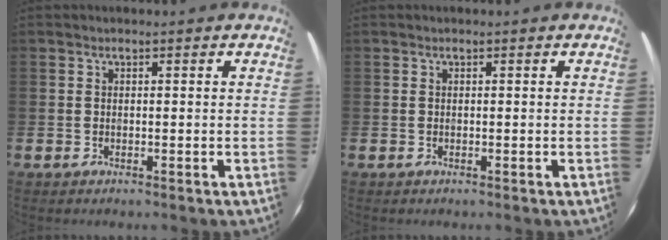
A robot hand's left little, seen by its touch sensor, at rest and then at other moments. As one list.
[{"total": 0.0}]